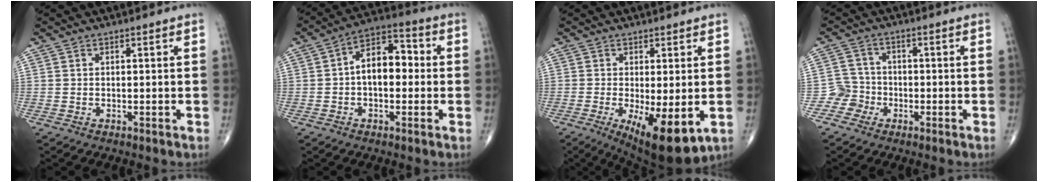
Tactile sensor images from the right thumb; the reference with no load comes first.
{"total": 10.0, "force": [0.1, 6.0, 8.0], "torque": [-0.107, 0.033, -0.011]}
{"total": 11.6, "force": [-3.3, 3.9, 10.4], "torque": [-0.157, -0.023, -0.038]}
{"total": 4.2, "force": [-2.1, 3.6, -0.4], "torque": [0.034, 0.016, -0.049]}